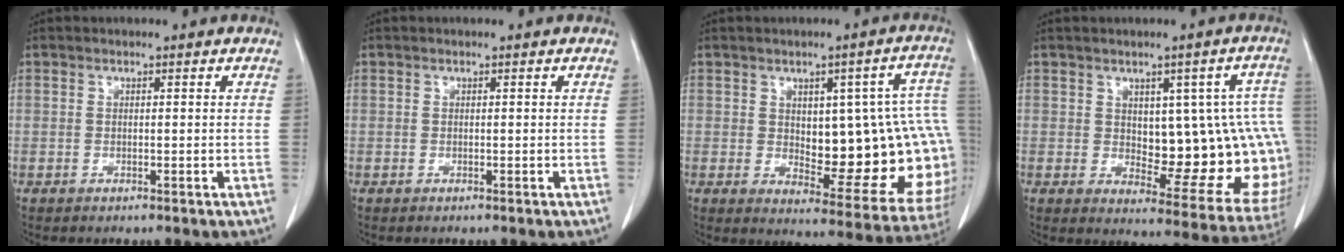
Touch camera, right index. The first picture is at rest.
{"total": 0.0}
{"total": 19.6, "force": [0.4, 6.5, 18.4], "torque": [-0.172, 0.022, 0.027]}
{"total": 16.3, "force": [0.6, 6.2, 15.1], "torque": [-0.139, 0.018, 0.026]}